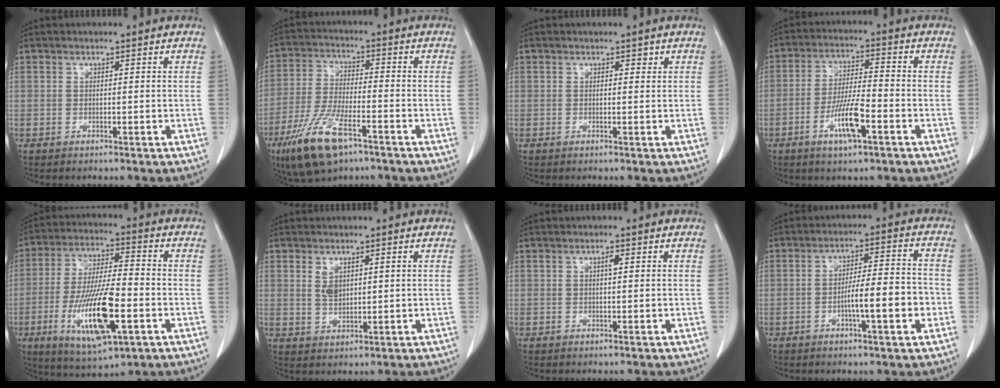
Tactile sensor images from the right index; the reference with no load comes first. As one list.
[{"total": 12.1, "force": [-6.9, 3.7, 9.3], "torque": [-0.196, -0.019, -0.121]}, {"total": 1.1, "force": [0.7, 0.5, 0.6], "torque": [-0.006, -0.005, 0.008]}, {"total": 8.5, "force": [-3.6, 1.4, 7.5], "torque": [-0.147, -0.005, -0.064]}, {"total": 16.1, "force": [-4.9, 3.7, 14.8], "torque": [-0.291, -0.018, -0.079]}, {"total": 3.2, "force": [1.3, 1.6, 2.5], "torque": [-0.053, 0.001, 0.032]}, {"total": 1.4, "force": [0.5, 0.3, 1.2], "torque": [-0.021, 0.000, 0.009]}, {"total": 8.9, "force": [-2.5, 1.0, 8.5], "torque": [-0.138, 0.012, -0.040]}]